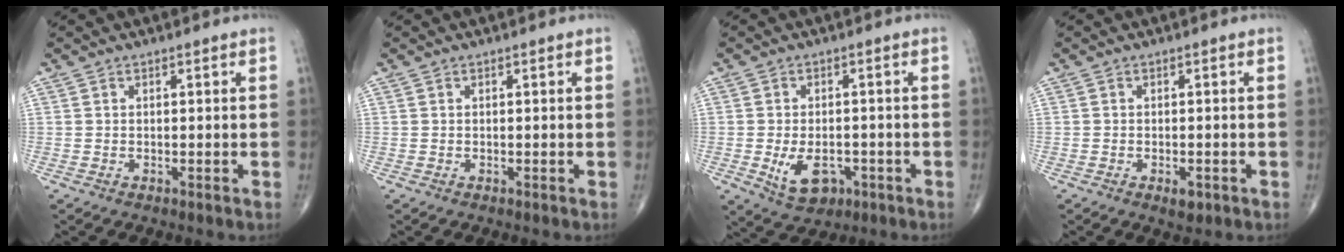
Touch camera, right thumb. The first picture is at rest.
{"total": 0.0}
{"total": 7.2, "force": [-2.3, 4.6, 5.0], "torque": [-0.072, 0.003, -0.025]}
{"total": 2.2, "force": [-1.0, 1.0, 1.6], "torque": [-0.023, -0.001, -0.012]}